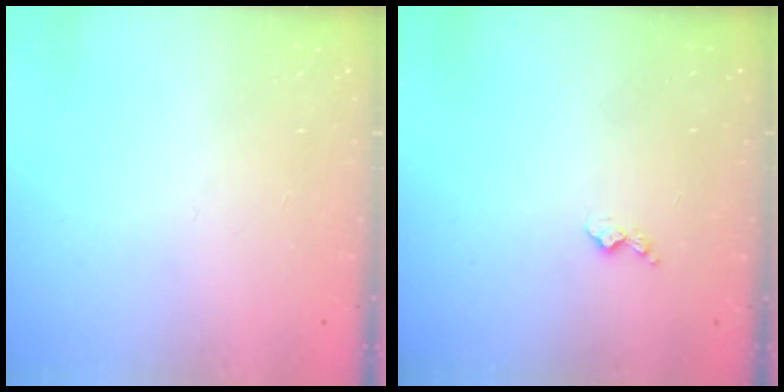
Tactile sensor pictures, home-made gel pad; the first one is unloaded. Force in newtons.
{"total": 3.5, "press": 3.4, "slide": 0.6}